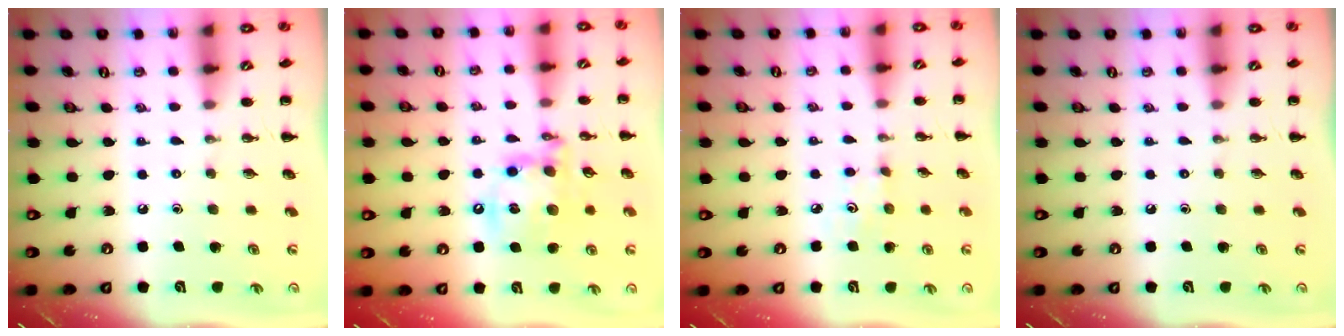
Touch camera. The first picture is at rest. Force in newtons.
{"total": 14.2, "press": 13.9, "slide": 3.0}
{"total": 3.6, "press": 3.5, "slide": 1.1}
{"total": 0.0}